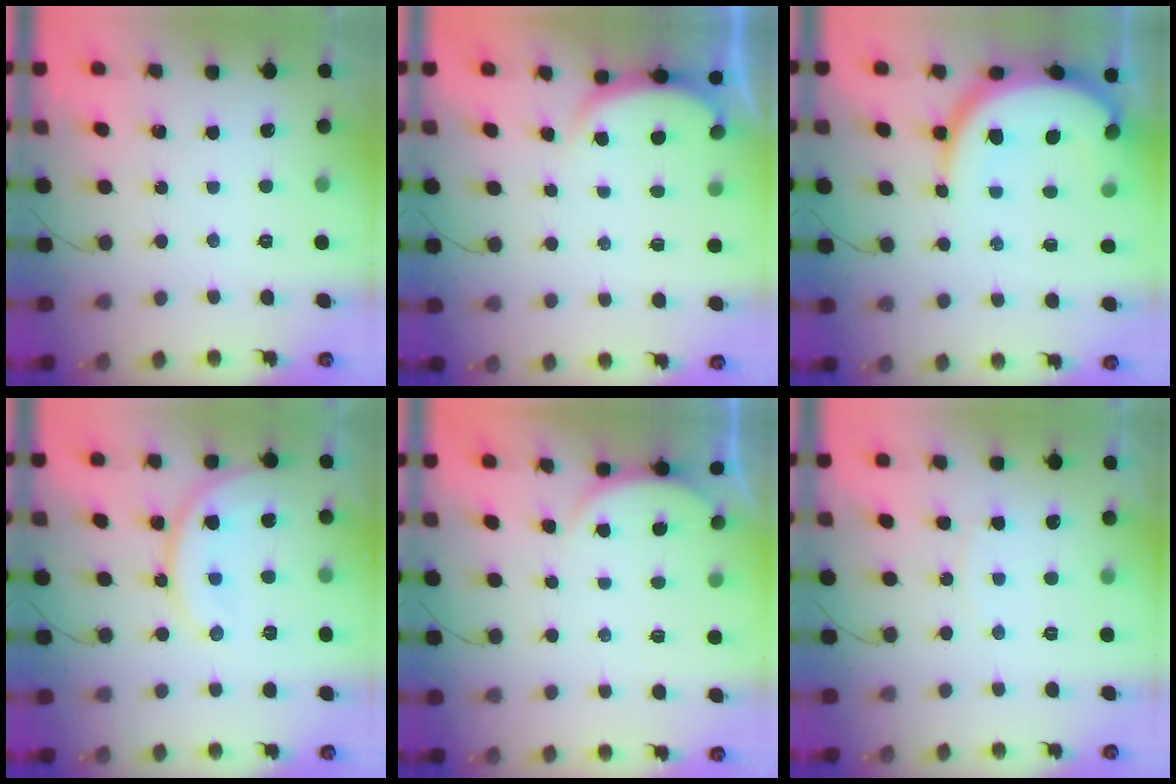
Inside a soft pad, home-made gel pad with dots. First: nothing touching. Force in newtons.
{"total": 2.8, "press": 2.7, "slide": 0.6}
{"total": 13.0, "press": 12.9, "slide": 1.5}
{"total": 12.3, "press": 12.3, "slide": 0.5}
{"total": 2.2, "press": 2.1, "slide": 0.5}
{"total": 3.3, "press": 3.3, "slide": 0.6}